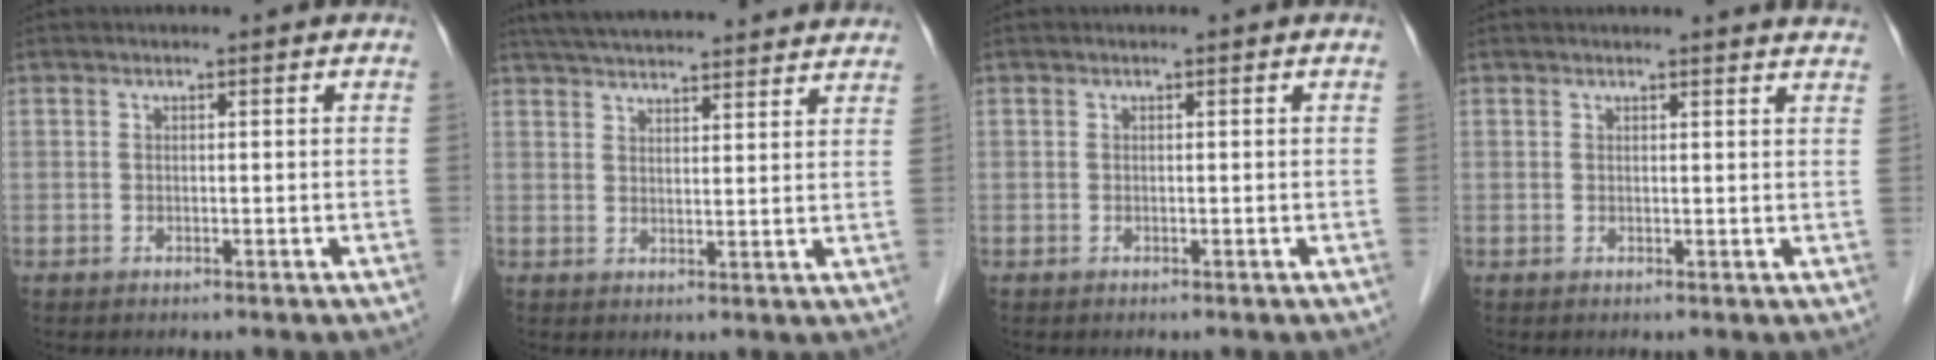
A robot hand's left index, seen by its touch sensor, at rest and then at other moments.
{"total": 21.7, "force": [20.0, 3.1, 8.0], "torque": [-0.127, 0.030, 0.266]}
{"total": 0.0}
{"total": 7.6, "force": [7.4, 0.2, 1.8], "torque": [-0.012, -0.006, 0.058]}